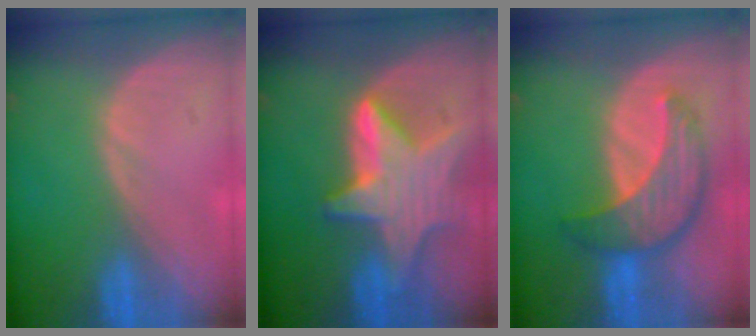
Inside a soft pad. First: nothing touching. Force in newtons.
{"total": 9.3, "press": 9.3, "slide": 0.8}
{"total": 8.1, "press": 7.5, "slide": 3.1}